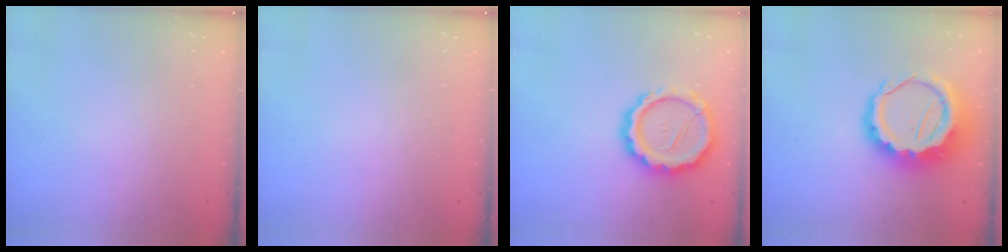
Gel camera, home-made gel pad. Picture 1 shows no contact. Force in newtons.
{"total": 0.0}
{"total": 15.4, "press": 15.2, "slide": 2.3}
{"total": 13.5, "press": 13.2, "slide": 2.8}